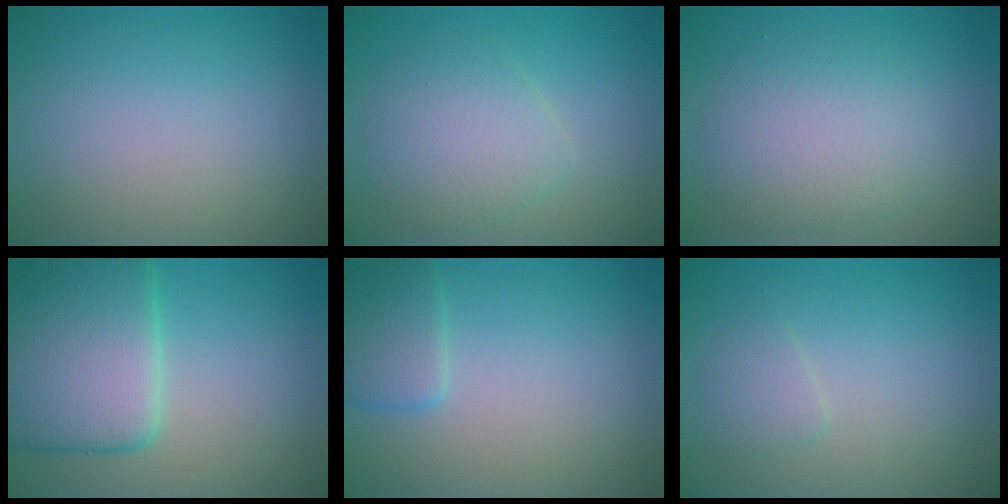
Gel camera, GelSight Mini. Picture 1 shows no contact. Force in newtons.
{"total": 3.9, "press": 3.9, "slide": 0.2}
{"total": 4.5, "press": 4.5, "slide": 0.2}
{"total": 8.9, "press": 8.9, "slide": 0.6}
{"total": 2.3, "press": 2.3, "slide": 0.2}
{"total": 1.3, "press": 1.3, "slide": 0.1}